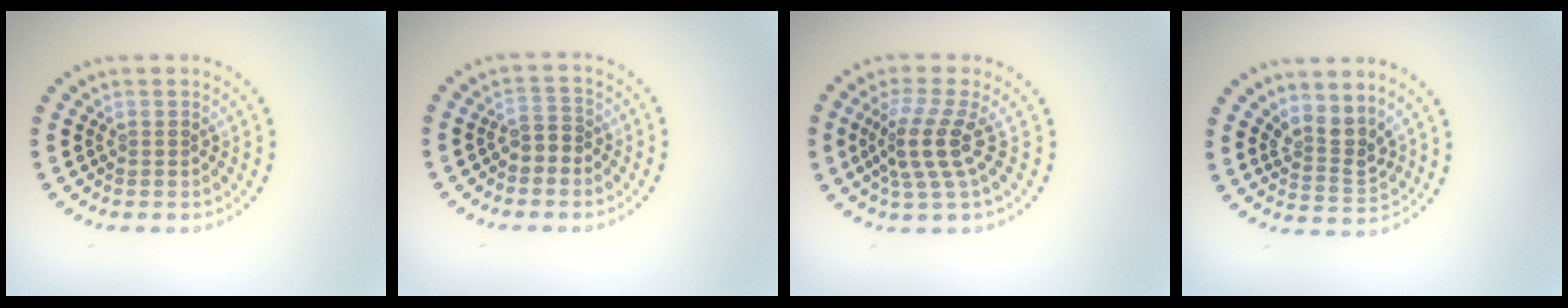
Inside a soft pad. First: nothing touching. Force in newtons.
{"total": 1.8, "press": 1.6, "slide": 0.8}
{"total": 3.7, "press": 2.8, "slide": 2.4}
{"total": 2.7, "press": 2.0, "slide": 1.9}